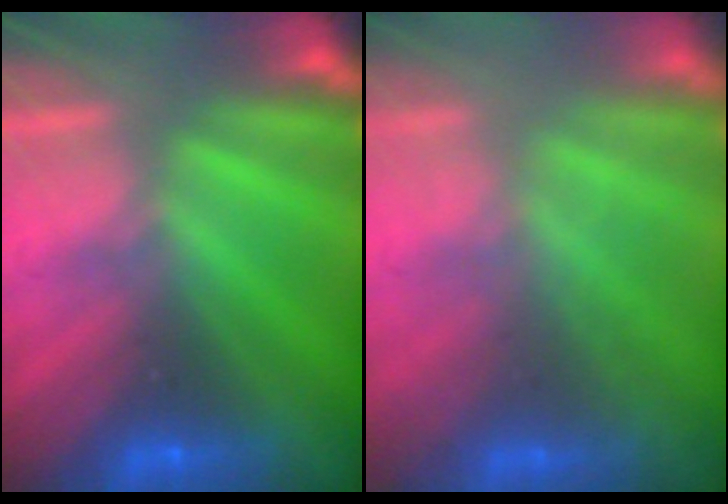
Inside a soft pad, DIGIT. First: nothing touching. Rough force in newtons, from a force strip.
{"total": 1.7}